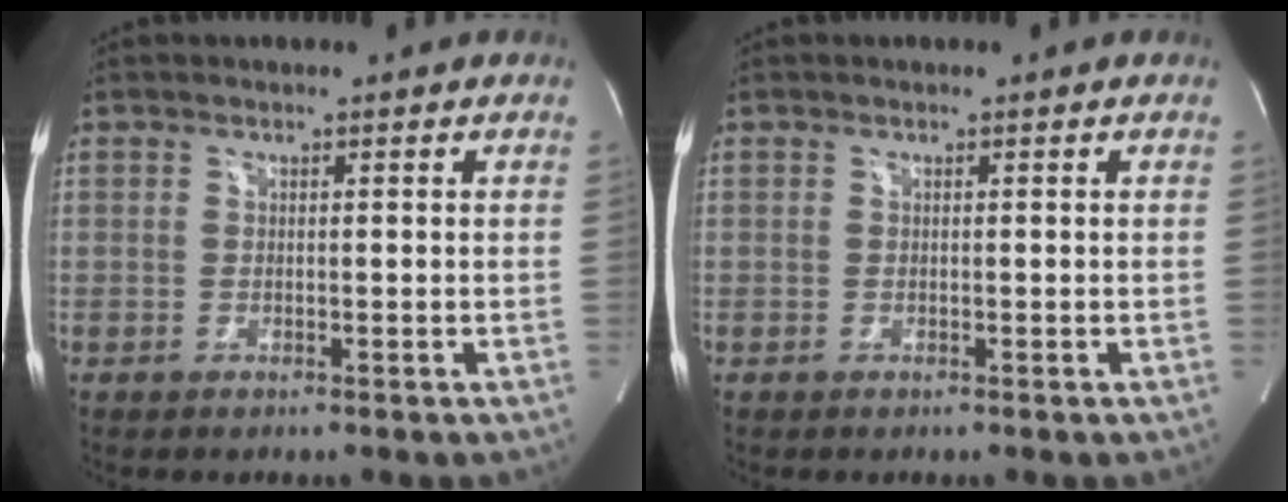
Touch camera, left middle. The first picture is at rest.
{"total": 0.0}